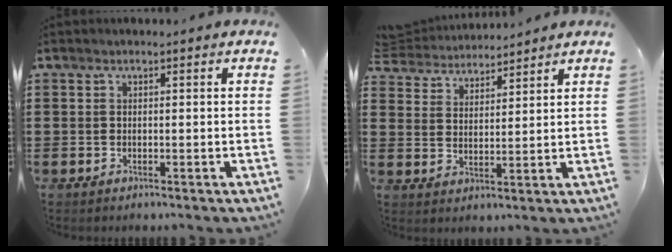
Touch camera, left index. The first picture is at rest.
{"total": 4.3, "force": [4.3, 0.9, 0.0], "torque": [-0.023, -0.021, 0.075]}